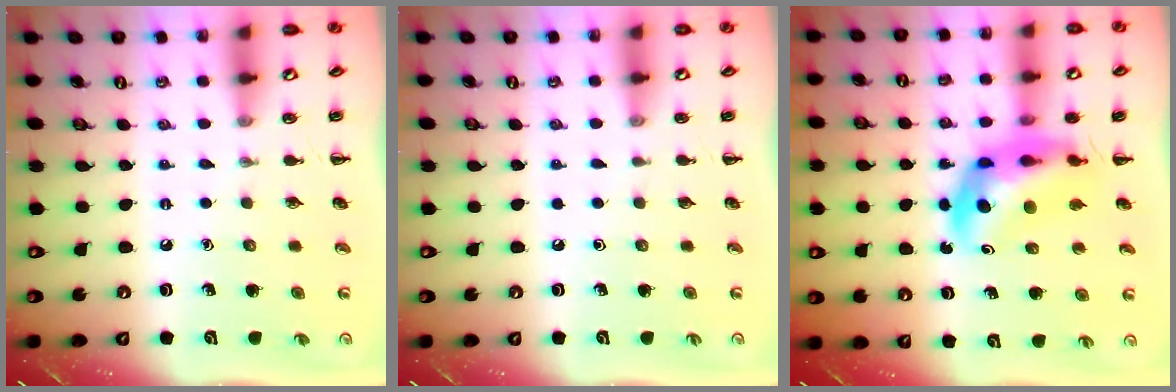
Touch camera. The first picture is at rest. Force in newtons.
{"total": 0.0}
{"total": 10.8, "press": 10.4, "slide": 3.1}